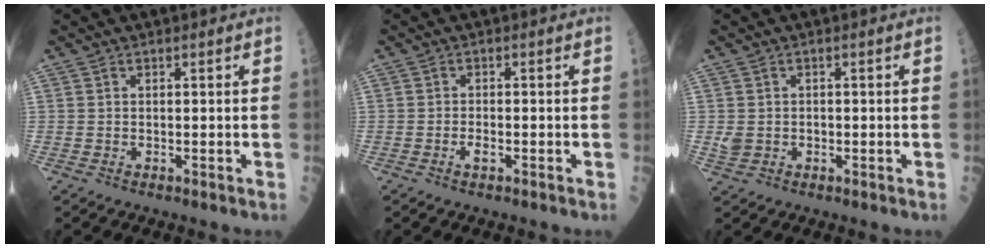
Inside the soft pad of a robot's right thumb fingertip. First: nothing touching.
{"total": 1.4, "force": [-0.5, 0.5, 1.1], "torque": [-0.018, 0.003, -0.008]}
{"total": 2.3, "force": [-0.3, 2.0, 1.2], "torque": [-0.017, 0.006, -0.002]}